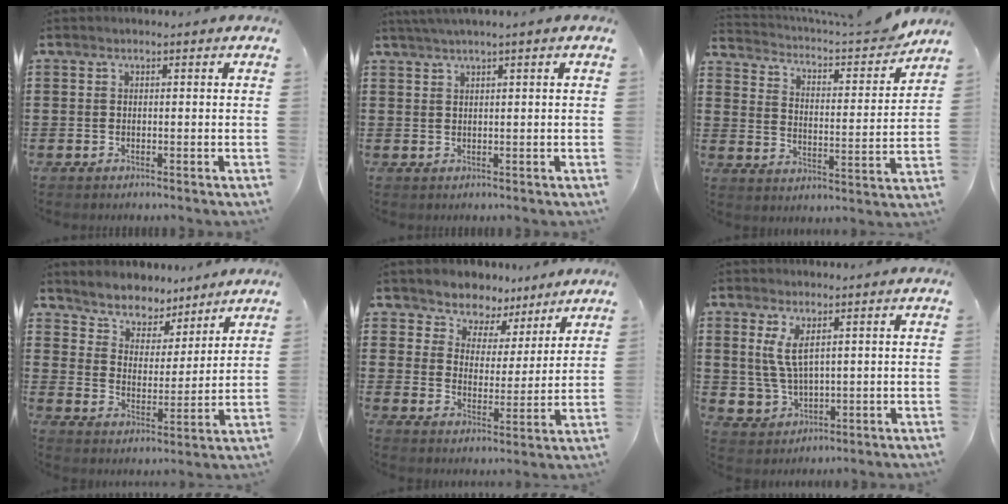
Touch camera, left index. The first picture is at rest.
{"total": 1.4, "force": [0.9, -0.3, 1.0], "torque": [-0.018, -0.001, 0.017]}
{"total": 3.9, "force": [3.6, 0.6, 1.5], "torque": [-0.052, -0.026, 0.053]}
{"total": 5.5, "force": [5.3, 1.6, -0.2], "torque": [-0.031, -0.037, 0.093]}
{"total": 5.6, "force": [5.0, 2.5, -0.5], "torque": [-0.027, -0.029, 0.090]}
{"total": 4.9, "force": [1.9, 2.5, 3.8], "torque": [-0.089, 0.003, 0.032]}